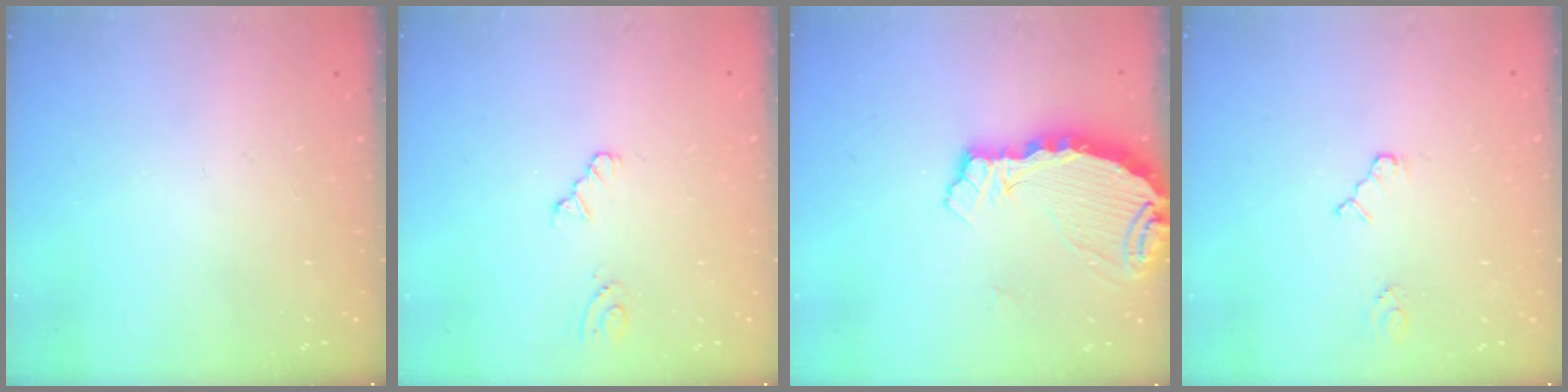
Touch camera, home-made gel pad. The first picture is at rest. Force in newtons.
{"total": 2.2, "press": 2.2, "slide": 0.3}
{"total": 6.7, "press": 6.7, "slide": 0.7}
{"total": 2.6, "press": 2.6, "slide": 0.4}